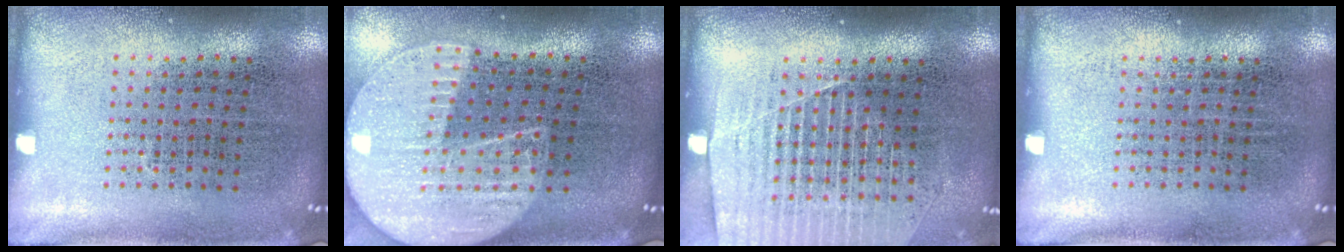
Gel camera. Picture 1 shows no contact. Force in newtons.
{"total": 2.3, "press": 2.0, "slide": 1.2}
{"total": 1.5, "press": 1.4, "slide": 0.5}
{"total": 0.0}